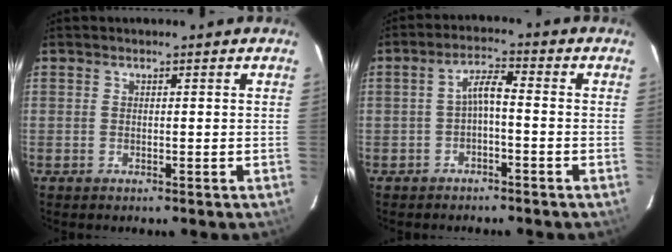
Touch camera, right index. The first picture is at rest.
{"total": 3.4, "force": [-1.4, 0.7, 3.0], "torque": [-0.066, 0.012, -0.025]}